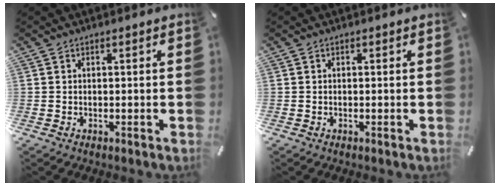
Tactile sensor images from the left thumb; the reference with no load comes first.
{"total": 0.0}